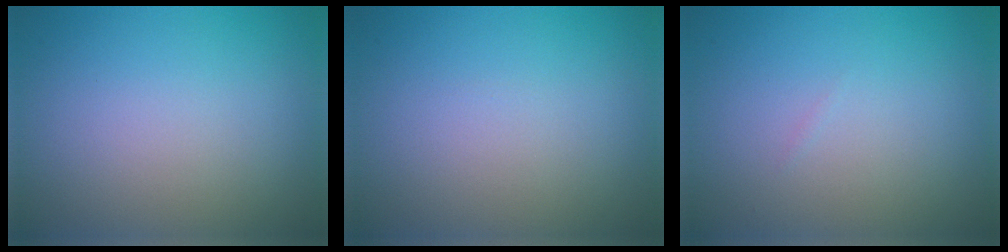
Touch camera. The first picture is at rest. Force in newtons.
{"total": 0.0}
{"total": 0.0}